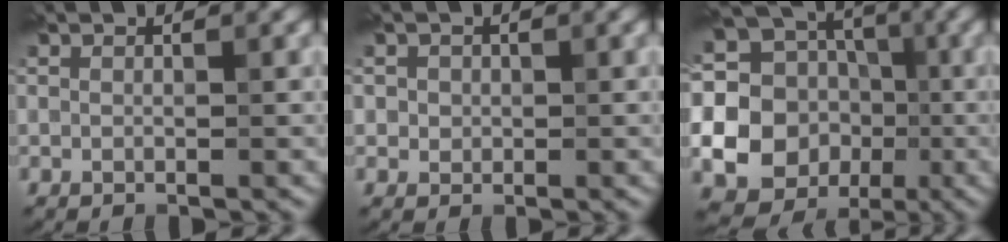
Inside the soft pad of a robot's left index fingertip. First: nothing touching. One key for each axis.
{"total": 1.1, "fx": 0.2, "fy": 1.1, "fz": 0.3, "tx": 0.003, "ty": -0.004, "tz": 0.005}
{"total": 22.0, "fx": -0.9, "fy": 20.9, "fz": 6.8, "tx": -0.163, "ty": 0.003, "tz": -0.063}